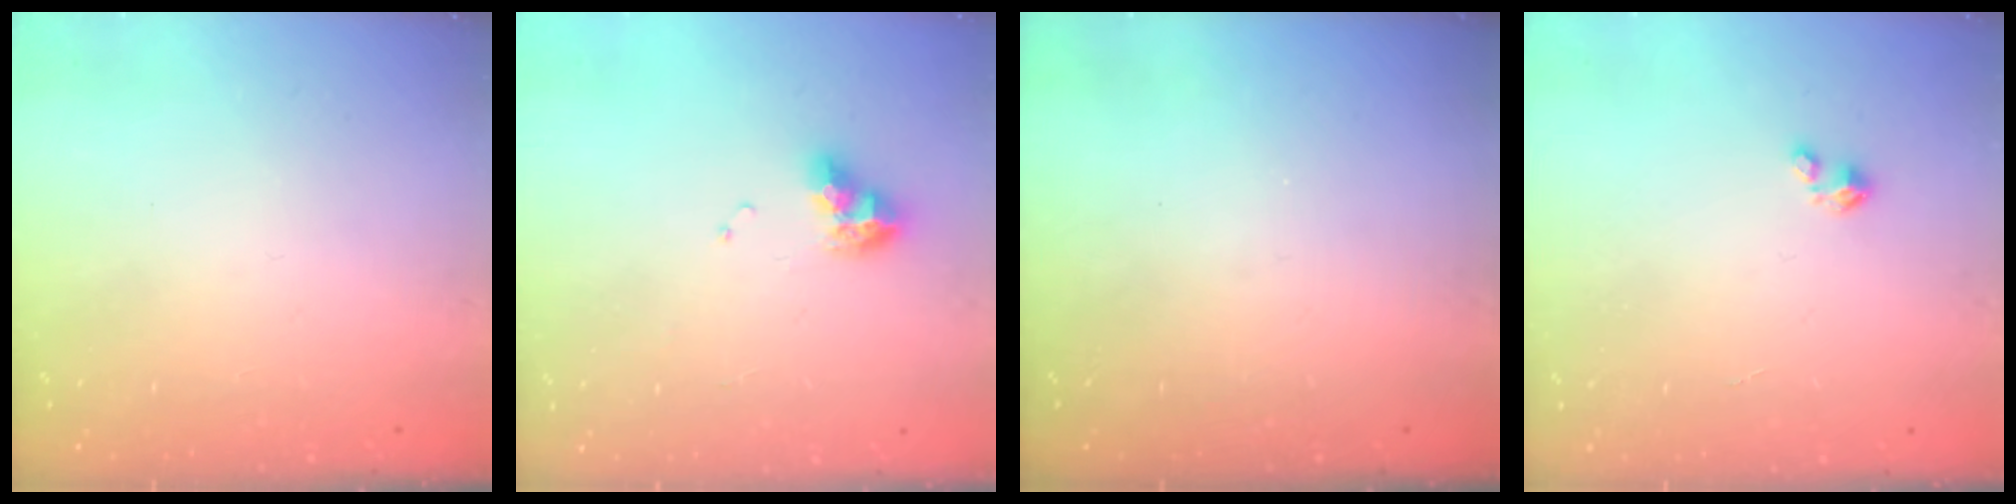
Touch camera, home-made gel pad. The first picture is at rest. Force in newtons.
{"total": 8.7, "press": 8.7, "slide": 0.8}
{"total": 0.0}
{"total": 0.0}